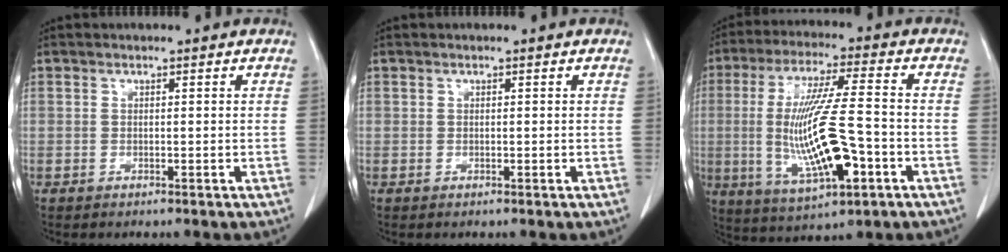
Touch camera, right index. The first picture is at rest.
{"total": 0.0}
{"total": 15.9, "force": [-3.2, 2.5, 15.4], "torque": [-0.310, -0.012, -0.047]}